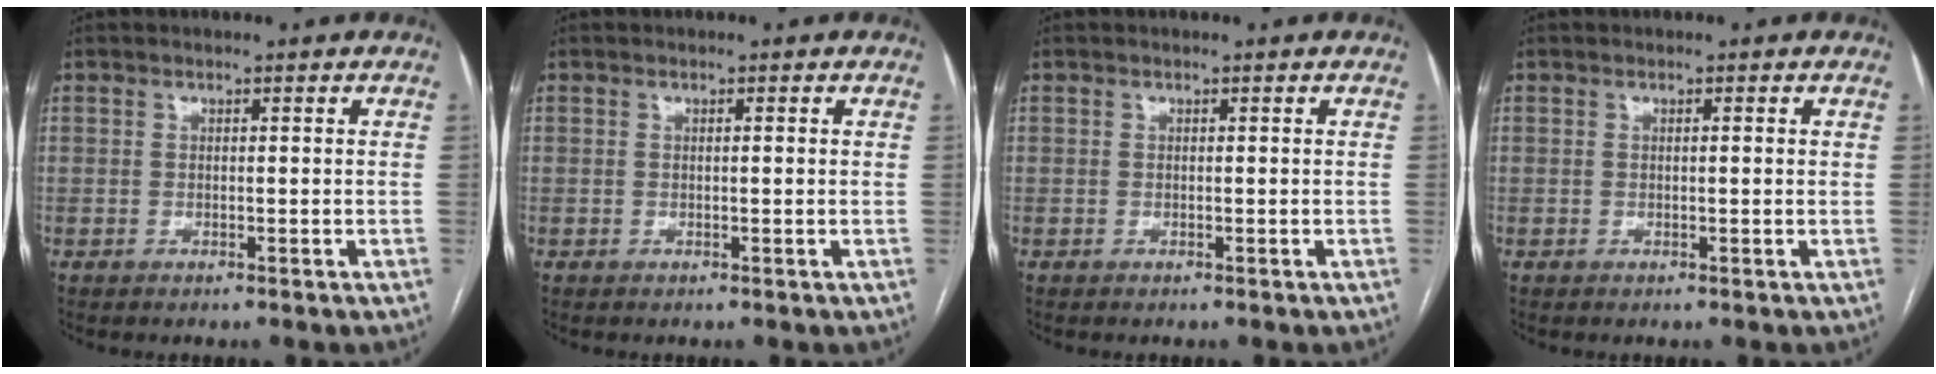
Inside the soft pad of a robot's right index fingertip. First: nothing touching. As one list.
[{"total": 0.5, "force": [0.1, 0.0, 0.5], "torque": [-0.009, 0.003, 0.002]}, {"total": 0.0}, {"total": 0.8, "force": [0.3, 0.1, 0.7], "torque": [-0.012, 0.004, 0.003]}]